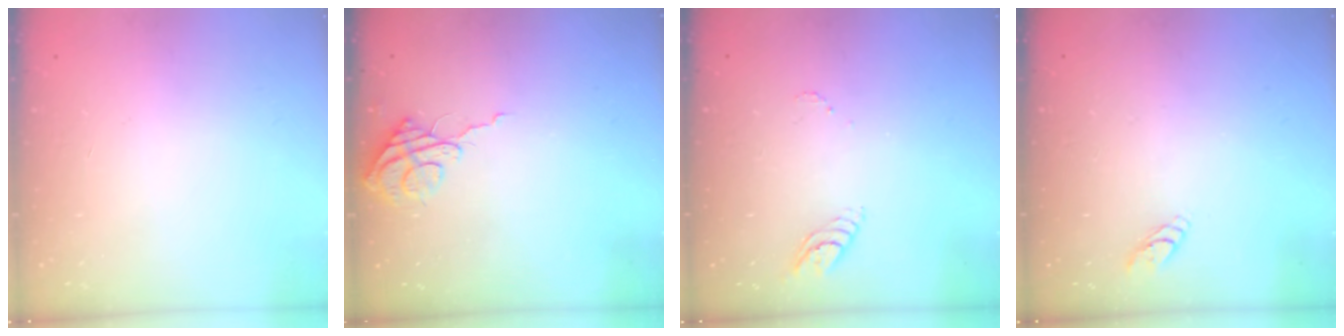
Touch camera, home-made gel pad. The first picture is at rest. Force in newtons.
{"total": 7.6, "press": 7.6, "slide": 0.3}
{"total": 3.7, "press": 3.7, "slide": 0.5}
{"total": 3.1, "press": 3.1, "slide": 0.3}